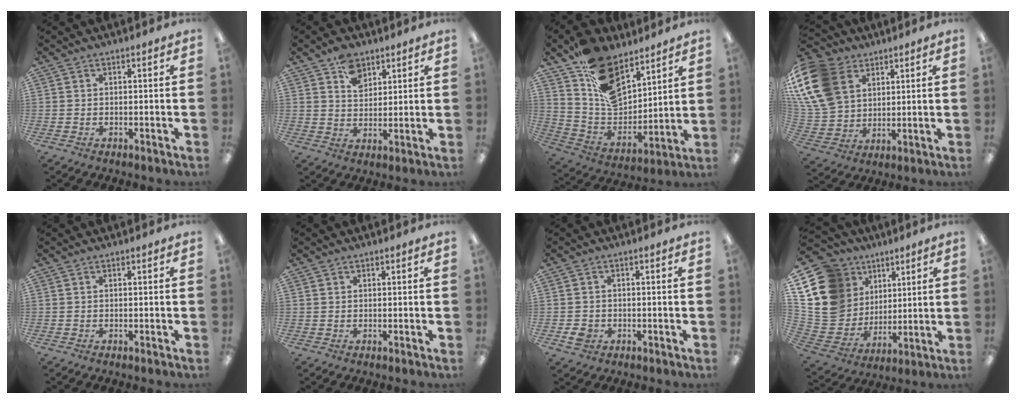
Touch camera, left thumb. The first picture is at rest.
{"total": 6.8, "force": [4.3, 4.6, 2.6], "torque": [-0.036, -0.010, 0.076]}
{"total": 16.1, "force": [10.0, 9.3, 8.6], "torque": [-0.157, -0.052, 0.192]}
{"total": 18.0, "force": [7.5, 13.1, 9.8], "torque": [-0.237, -0.017, 0.145]}
{"total": 0.0}
{"total": 0.8, "force": [0.5, 0.6, 0.0], "torque": [0.000, 0.002, 0.009]}
{"total": 3.2, "force": [-1.0, 2.8, 1.2], "torque": [-0.024, 0.003, -0.019]}
{"total": 18.7, "force": [8.9, 14.9, 6.9], "torque": [-0.175, -0.050, 0.186]}